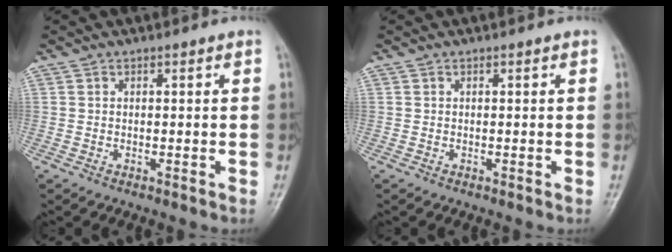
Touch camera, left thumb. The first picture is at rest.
{"total": 0.0}